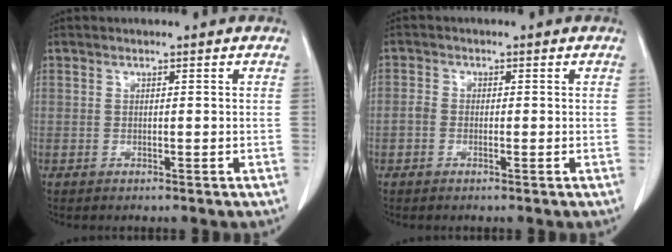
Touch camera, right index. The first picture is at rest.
{"total": 1.6, "force": [-0.5, 1.1, 0.9], "torque": [-0.015, 0.005, -0.014]}